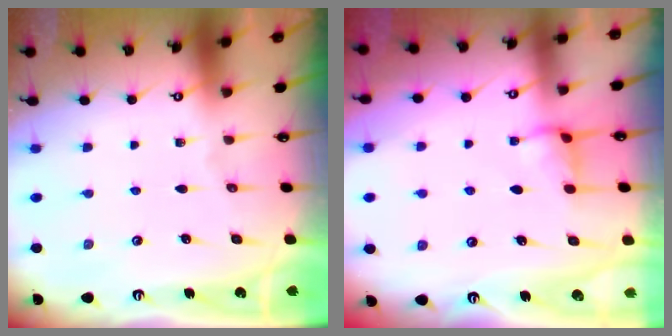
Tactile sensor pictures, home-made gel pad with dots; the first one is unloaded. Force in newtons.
{"total": 2.0, "press": 1.9, "slide": 0.7}